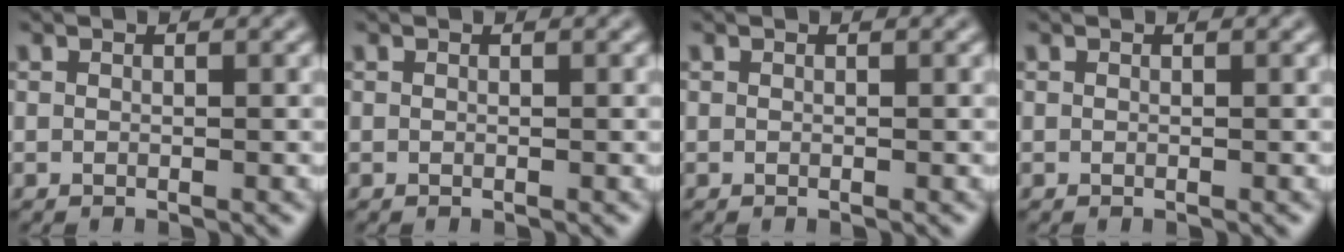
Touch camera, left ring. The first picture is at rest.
{"total": 0.0}
{"total": 0.0}
{"total": 0.0}